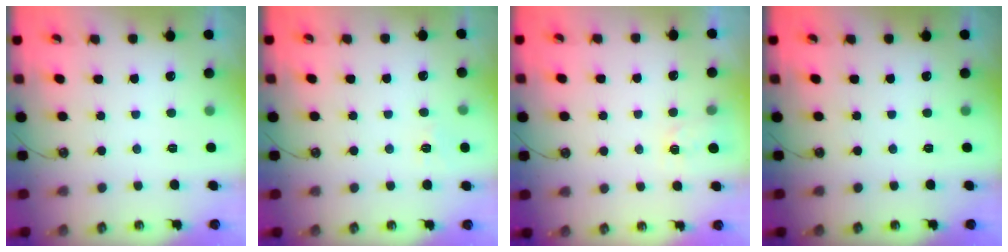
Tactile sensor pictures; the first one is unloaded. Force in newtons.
{"total": 7.1, "press": 7.1, "slide": 0.7}
{"total": 2.7, "press": 2.6, "slide": 0.4}
{"total": 0.0}